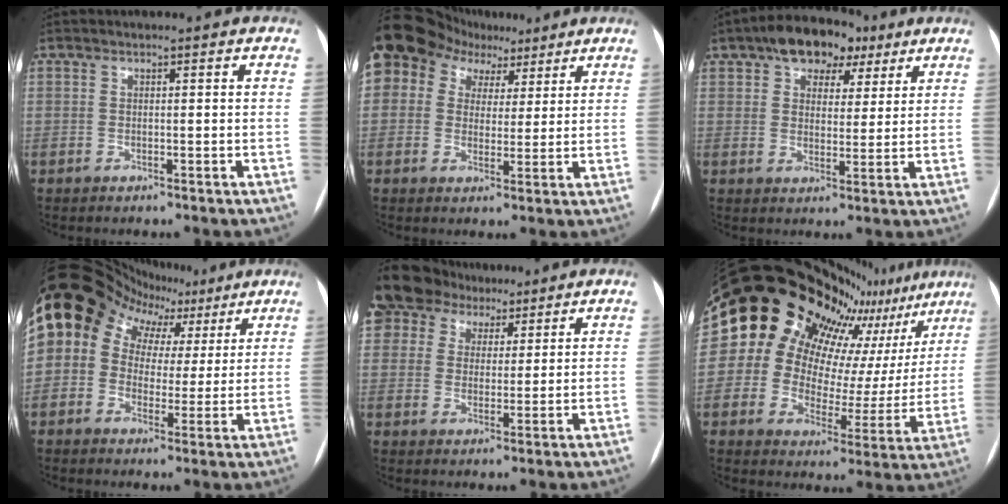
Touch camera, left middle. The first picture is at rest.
{"total": 21.1, "force": [10.8, 16.0, 8.6], "torque": [-0.238, 0.100, 0.197]}
{"total": 9.9, "force": [5.9, 5.9, 5.2], "torque": [-0.074, 0.031, 0.091]}
{"total": 16.8, "force": [6.5, 13.0, 8.5], "torque": [-0.151, 0.086, 0.103]}
{"total": 17.8, "force": [11.1, 12.6, 5.9], "torque": [-0.180, 0.065, 0.203]}
{"total": 21.8, "force": [17.9, 8.0, 9.6], "torque": [-0.146, -0.016, 0.223]}